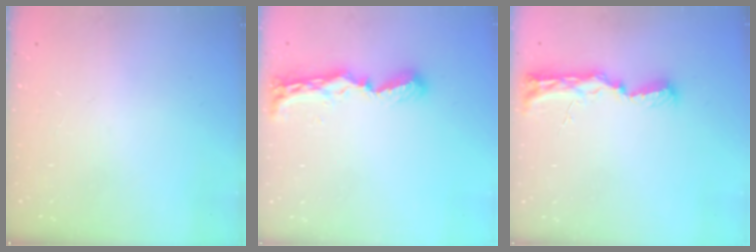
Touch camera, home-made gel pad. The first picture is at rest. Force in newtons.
{"total": 8.8, "press": 8.8, "slide": 0.3}
{"total": 10.5, "press": 9.6, "slide": 4.3}